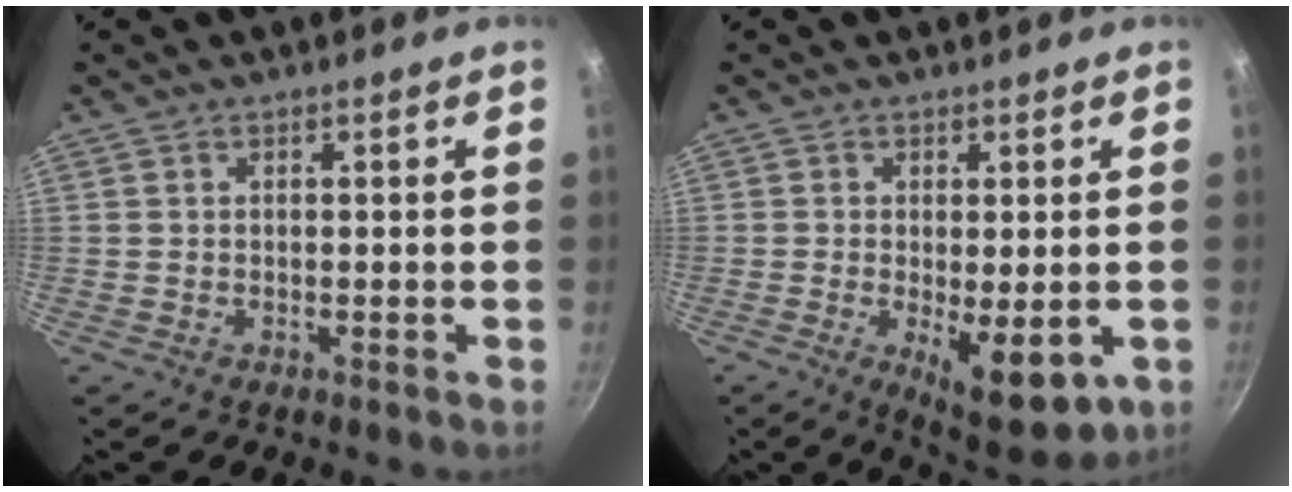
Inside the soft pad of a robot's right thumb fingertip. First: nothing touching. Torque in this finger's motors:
{"motor_torque": [-0.15, 0.34, -0.02, -0.10, 0.04]}